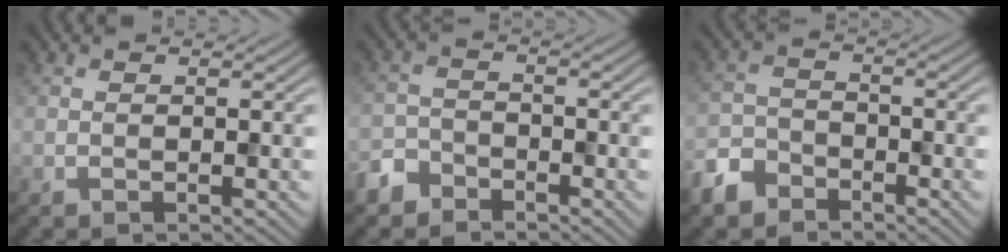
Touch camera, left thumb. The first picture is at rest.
{"total": 3.6, "force": [-2.9, 2.0, 0.8], "torque": [-0.017, 0.000, -0.070]}
{"total": 5.0, "force": [-3.9, 2.8, 1.5], "torque": [-0.040, -0.003, -0.091]}